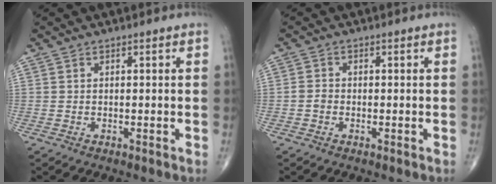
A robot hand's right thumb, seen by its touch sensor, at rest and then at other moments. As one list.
[{"total": 1.5, "force": [-0.5, 1.1, 0.8], "torque": [-0.012, 0.004, -0.012]}]